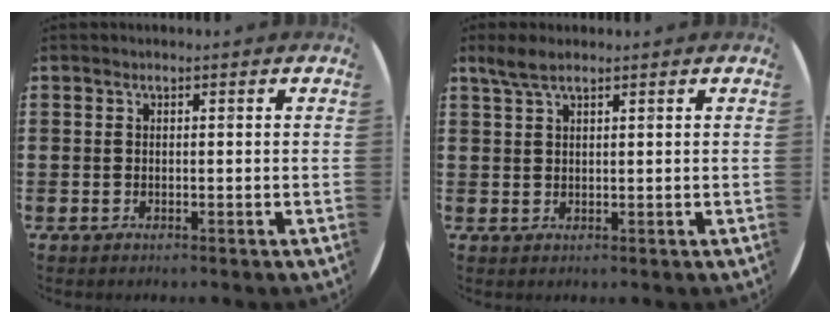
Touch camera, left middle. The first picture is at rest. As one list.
[{"total": 2.6, "force": [2.0, 0.6, 1.6], "torque": [-0.035, 0.004, 0.036]}]